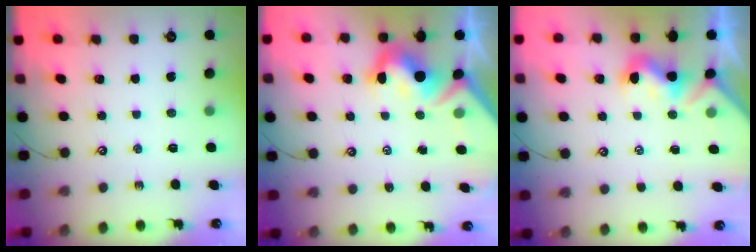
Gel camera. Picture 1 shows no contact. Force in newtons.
{"total": 9.5, "press": 9.4, "slide": 1.6}
{"total": 0.8, "press": 0.5, "slide": 0.6}